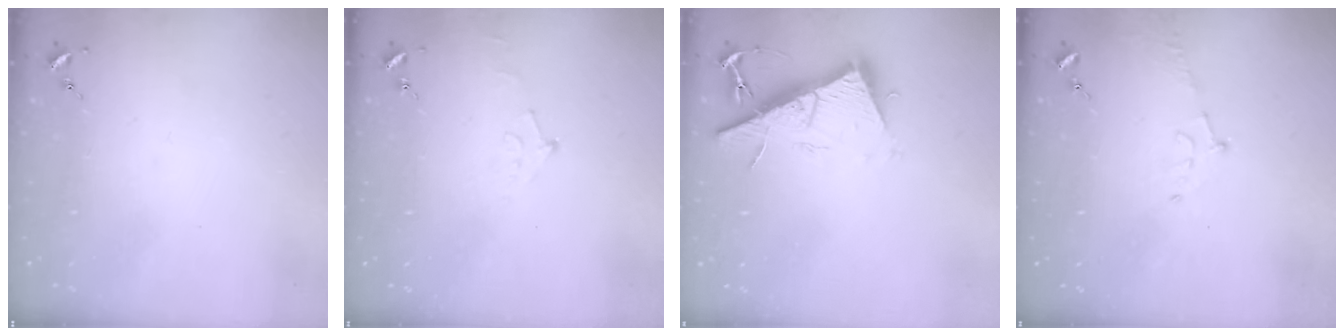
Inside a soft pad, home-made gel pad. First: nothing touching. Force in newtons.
{"total": 5.2, "press": 5.2, "slide": 0.6}
{"total": 14.3, "press": 14.3, "slide": 0.4}
{"total": 5.7, "press": 5.7, "slide": 0.6}